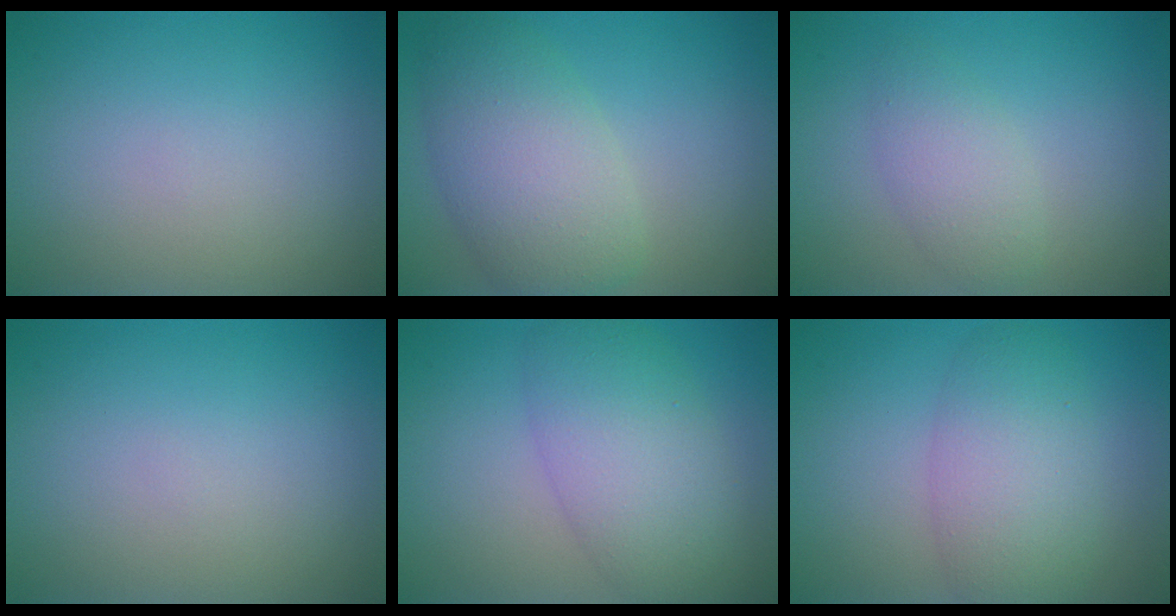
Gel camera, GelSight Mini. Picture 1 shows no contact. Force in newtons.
{"total": 6.4, "press": 6.4, "slide": 0.3}
{"total": 2.7, "press": 2.7, "slide": 0.2}
{"total": 0.0}
{"total": 6.3, "press": 6.3, "slide": 0.4}
{"total": 5.2, "press": 5.2, "slide": 0.2}